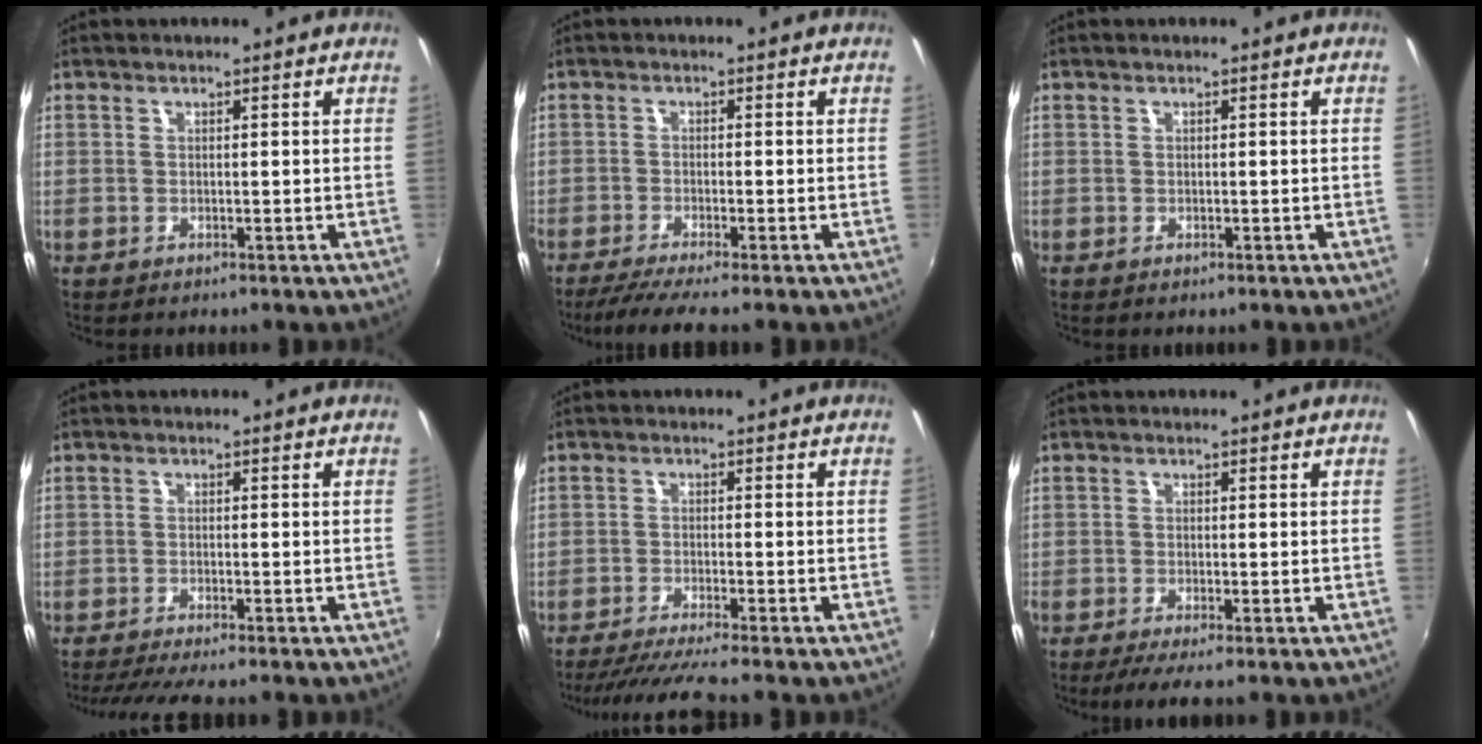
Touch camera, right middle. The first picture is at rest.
{"total": 5.3, "force": [-4.5, -0.7, 2.8], "torque": [-0.072, -0.022, -0.080]}
{"total": 0.0}
{"total": 5.9, "force": [-5.1, -0.4, 2.9], "torque": [-0.067, -0.018, -0.084]}
{"total": 7.8, "force": [-6.8, -1.2, 3.6], "torque": [-0.084, -0.023, -0.112]}
{"total": 3.0, "force": [-2.2, -0.3, 2.0], "torque": [-0.048, -0.015, -0.042]}